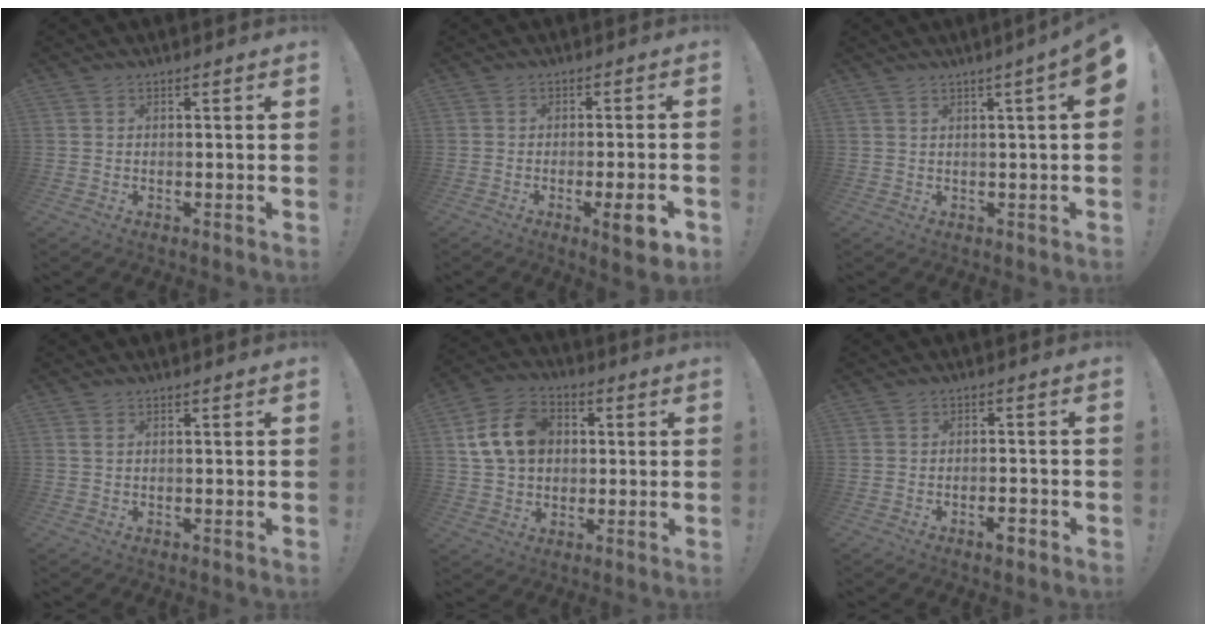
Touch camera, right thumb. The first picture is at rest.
{"total": 8.2, "force": [-2.8, 1.4, 7.6], "torque": [-0.101, 0.006, -0.042]}
{"total": 6.0, "force": [2.0, -0.2, 5.6], "torque": [-0.081, -0.015, 0.030]}
{"total": 0.7, "force": [0.4, 0.1, 0.6], "torque": [-0.017, 0.005, 0.007]}
{"total": 15.0, "force": [3.1, 11.8, 8.8], "torque": [-0.143, 0.005, 0.067]}
{"total": 3.5, "force": [-2.0, 0.8, 2.7], "torque": [-0.037, 0.009, -0.034]}